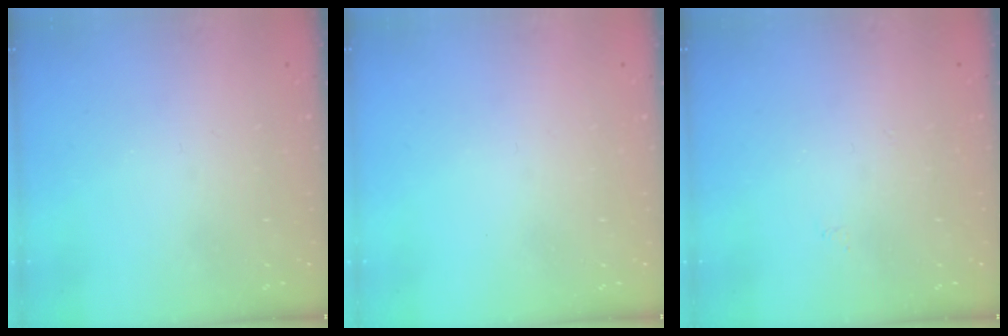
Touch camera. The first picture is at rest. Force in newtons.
{"total": 0.0}
{"total": 3.4, "press": 3.3, "slide": 0.5}